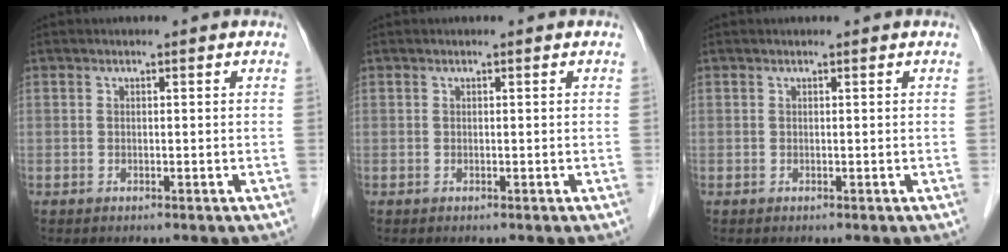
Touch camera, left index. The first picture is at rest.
{"total": 0.0}
{"total": 0.0}